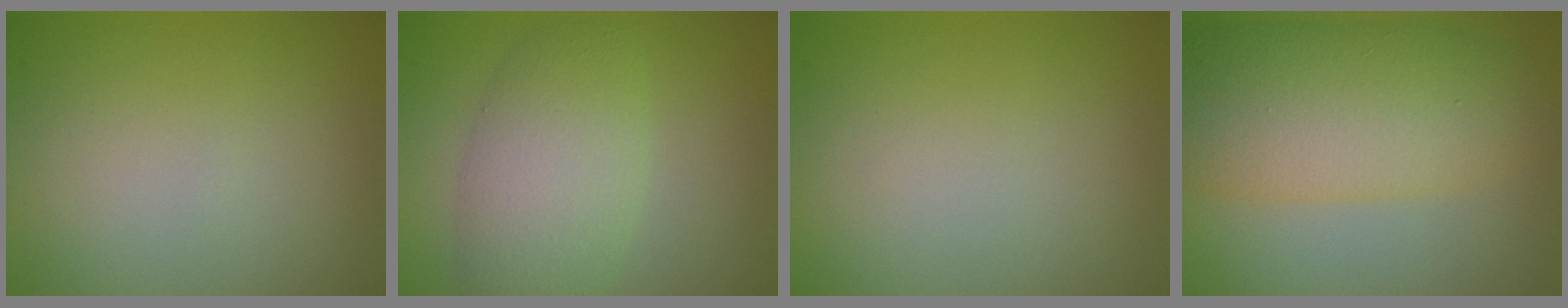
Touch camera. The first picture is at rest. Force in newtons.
{"total": 5.5, "press": 5.5, "slide": 0.3}
{"total": 0.0}
{"total": 8.9, "press": 8.9, "slide": 0.1}